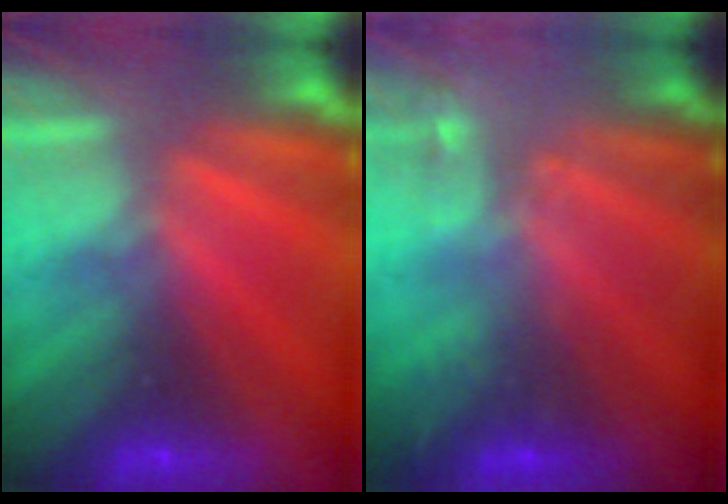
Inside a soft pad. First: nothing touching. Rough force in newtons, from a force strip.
{"total": 2.1}